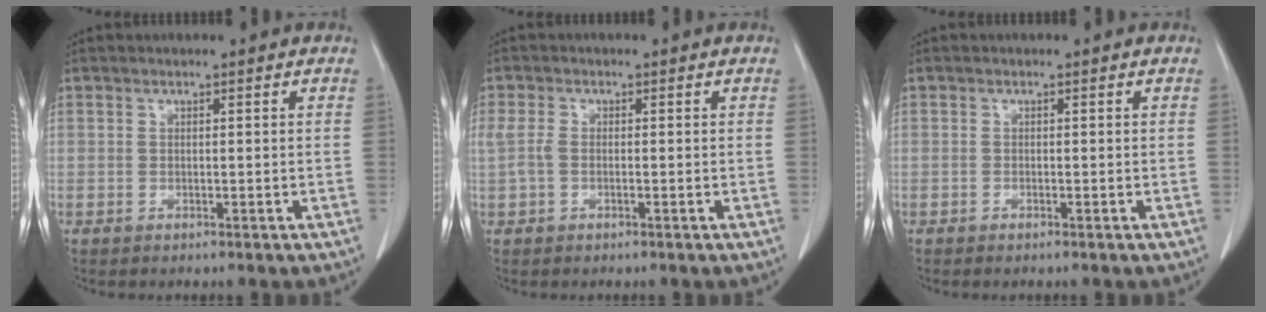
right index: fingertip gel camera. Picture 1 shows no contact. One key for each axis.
{"total": 2.2, "fx": -0.2, "fy": 1.2, "fz": 1.8, "tx": -0.054, "ty": 0.007, "tz": -0.004}
{"total": 0.0}